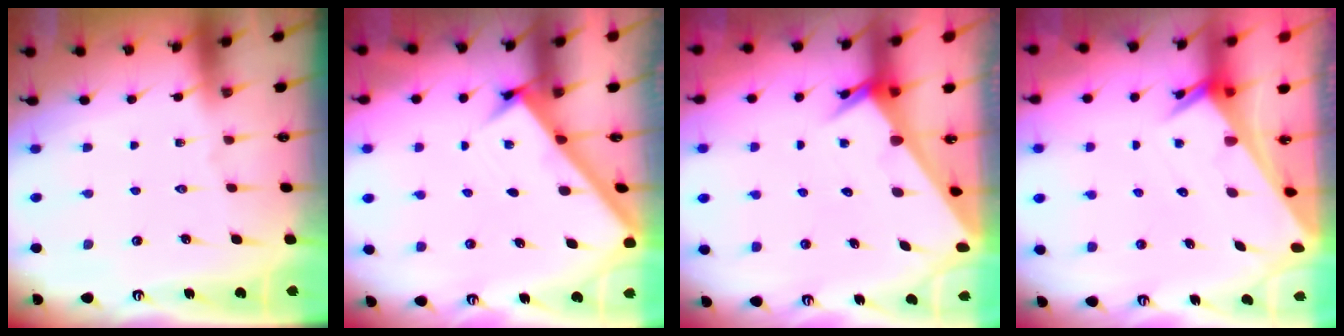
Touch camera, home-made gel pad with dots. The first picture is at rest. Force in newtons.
{"total": 2.9, "press": 2.9, "slide": 0.4}
{"total": 2.5, "press": 2.5, "slide": 0.1}
{"total": 3.0, "press": 3.0, "slide": 0.2}